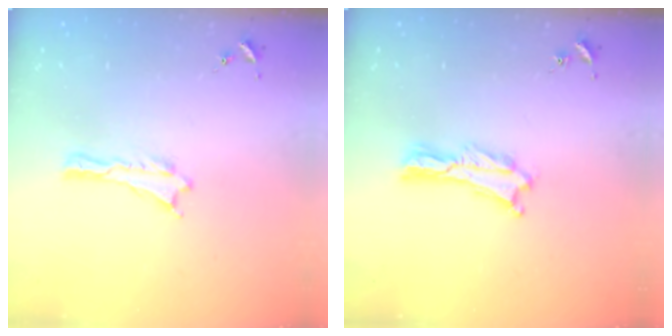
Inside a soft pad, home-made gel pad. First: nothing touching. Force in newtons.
{"total": 0.7, "press": 0.6, "slide": 0.2}